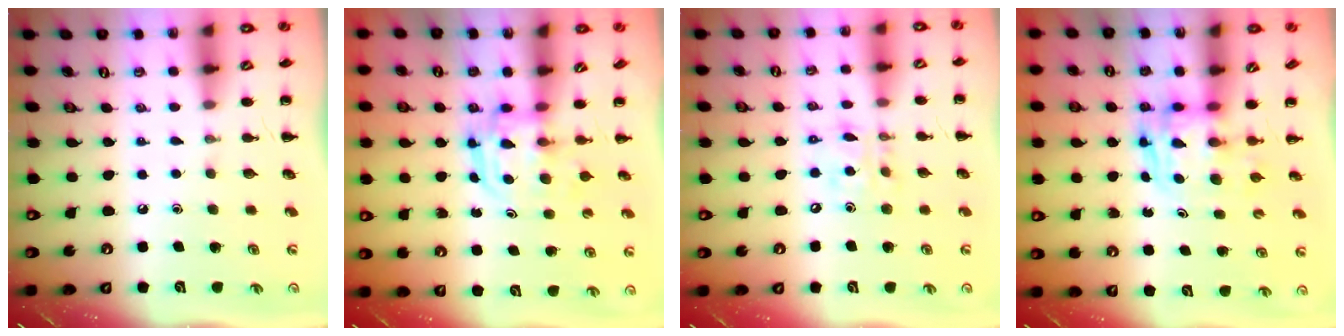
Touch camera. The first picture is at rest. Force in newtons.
{"total": 2.9, "press": 2.9, "slide": 0.3}
{"total": 10.8, "press": 10.5, "slide": 2.3}
{"total": 2.6, "press": 2.6, "slide": 0.2}